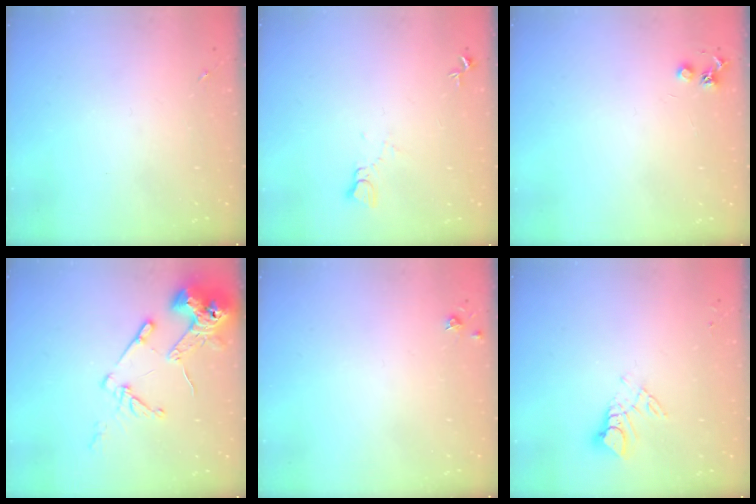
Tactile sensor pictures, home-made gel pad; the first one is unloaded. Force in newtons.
{"total": 3.3, "press": 3.3, "slide": 0.3}
{"total": 4.1, "press": 4.1, "slide": 0.5}
{"total": 14.1, "press": 13.9, "slide": 2.0}
{"total": 3.8, "press": 3.8, "slide": 0.5}
{"total": 6.8, "press": 6.8, "slide": 0.5}